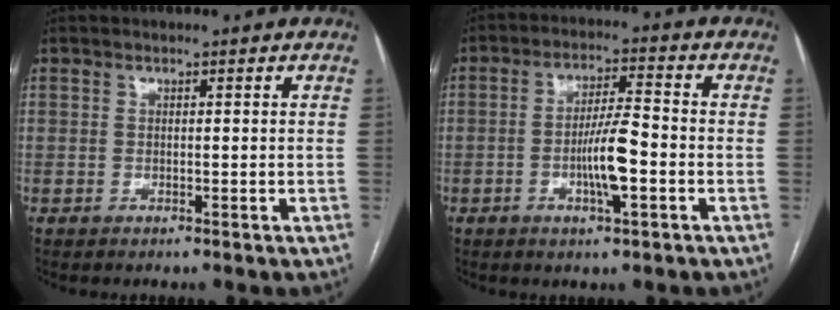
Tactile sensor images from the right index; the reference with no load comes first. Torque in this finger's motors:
{"motor_torque": [0.91, 0.13, 0.21, 0.08]}